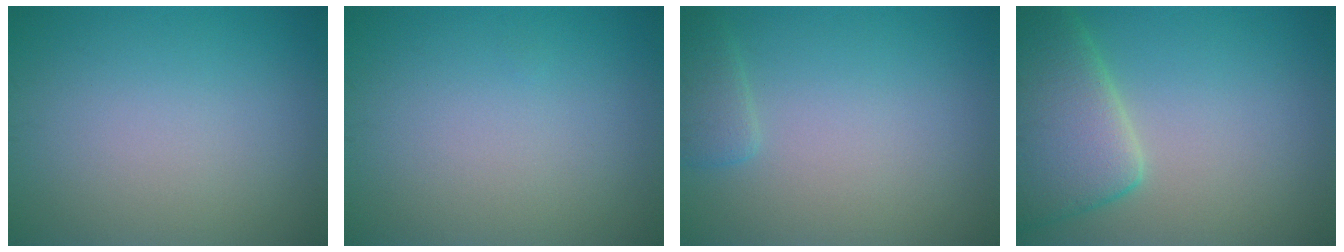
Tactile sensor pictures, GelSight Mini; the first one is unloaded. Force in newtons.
{"total": 0.0}
{"total": 1.6, "press": 1.5, "slide": 0.2}
{"total": 7.1, "press": 7.0, "slide": 0.6}